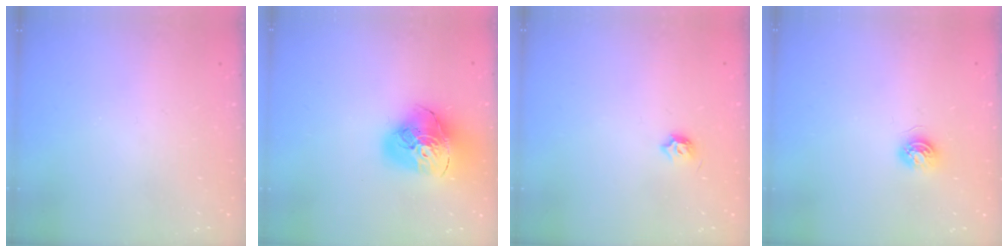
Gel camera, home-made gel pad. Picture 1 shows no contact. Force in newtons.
{"total": 19.9, "press": 19.8, "slide": 2.2}
{"total": 4.0, "press": 3.8, "slide": 1.0}
{"total": 4.5, "press": 4.5, "slide": 0.6}